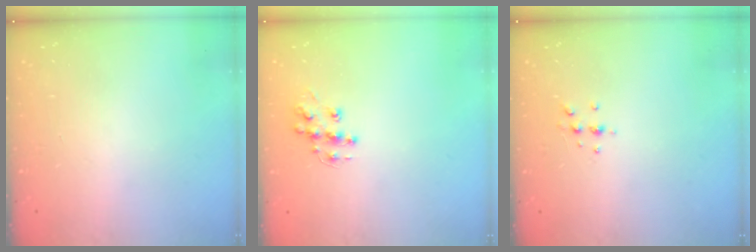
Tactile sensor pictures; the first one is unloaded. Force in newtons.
{"total": 9.8, "press": 9.8, "slide": 0.6}
{"total": 5.2, "press": 5.1, "slide": 0.9}